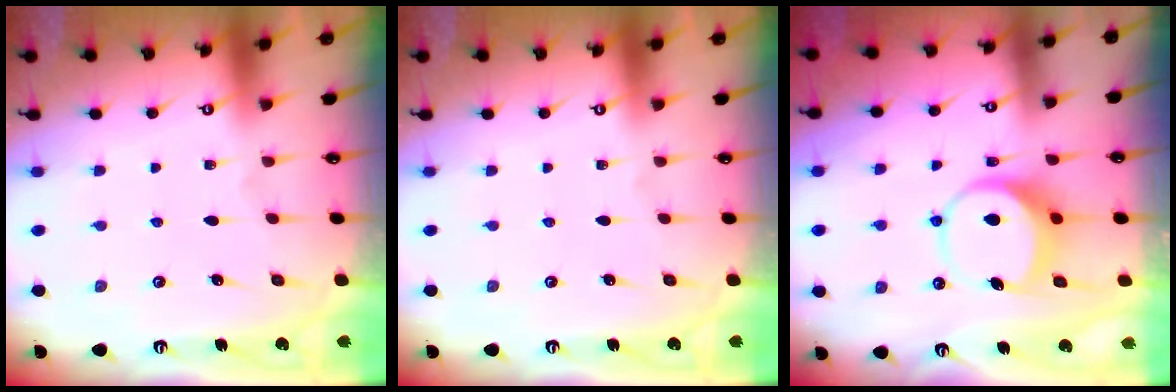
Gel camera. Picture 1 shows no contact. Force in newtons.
{"total": 0.0}
{"total": 7.6, "press": 7.6, "slide": 0.6}